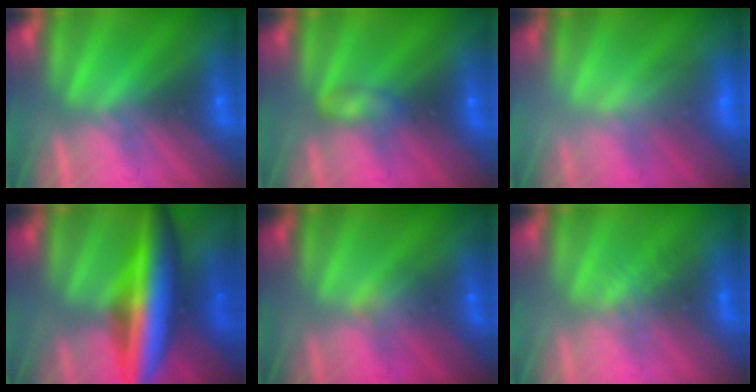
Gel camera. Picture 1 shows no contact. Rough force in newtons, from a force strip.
{"total": 2.3}
{"total": 2.3}
{"total": 9.7}
{"total": 2.9}
{"total": 1.9}